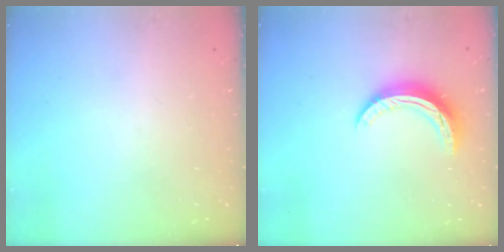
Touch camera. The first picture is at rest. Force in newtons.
{"total": 9.4, "press": 9.4, "slide": 0.7}